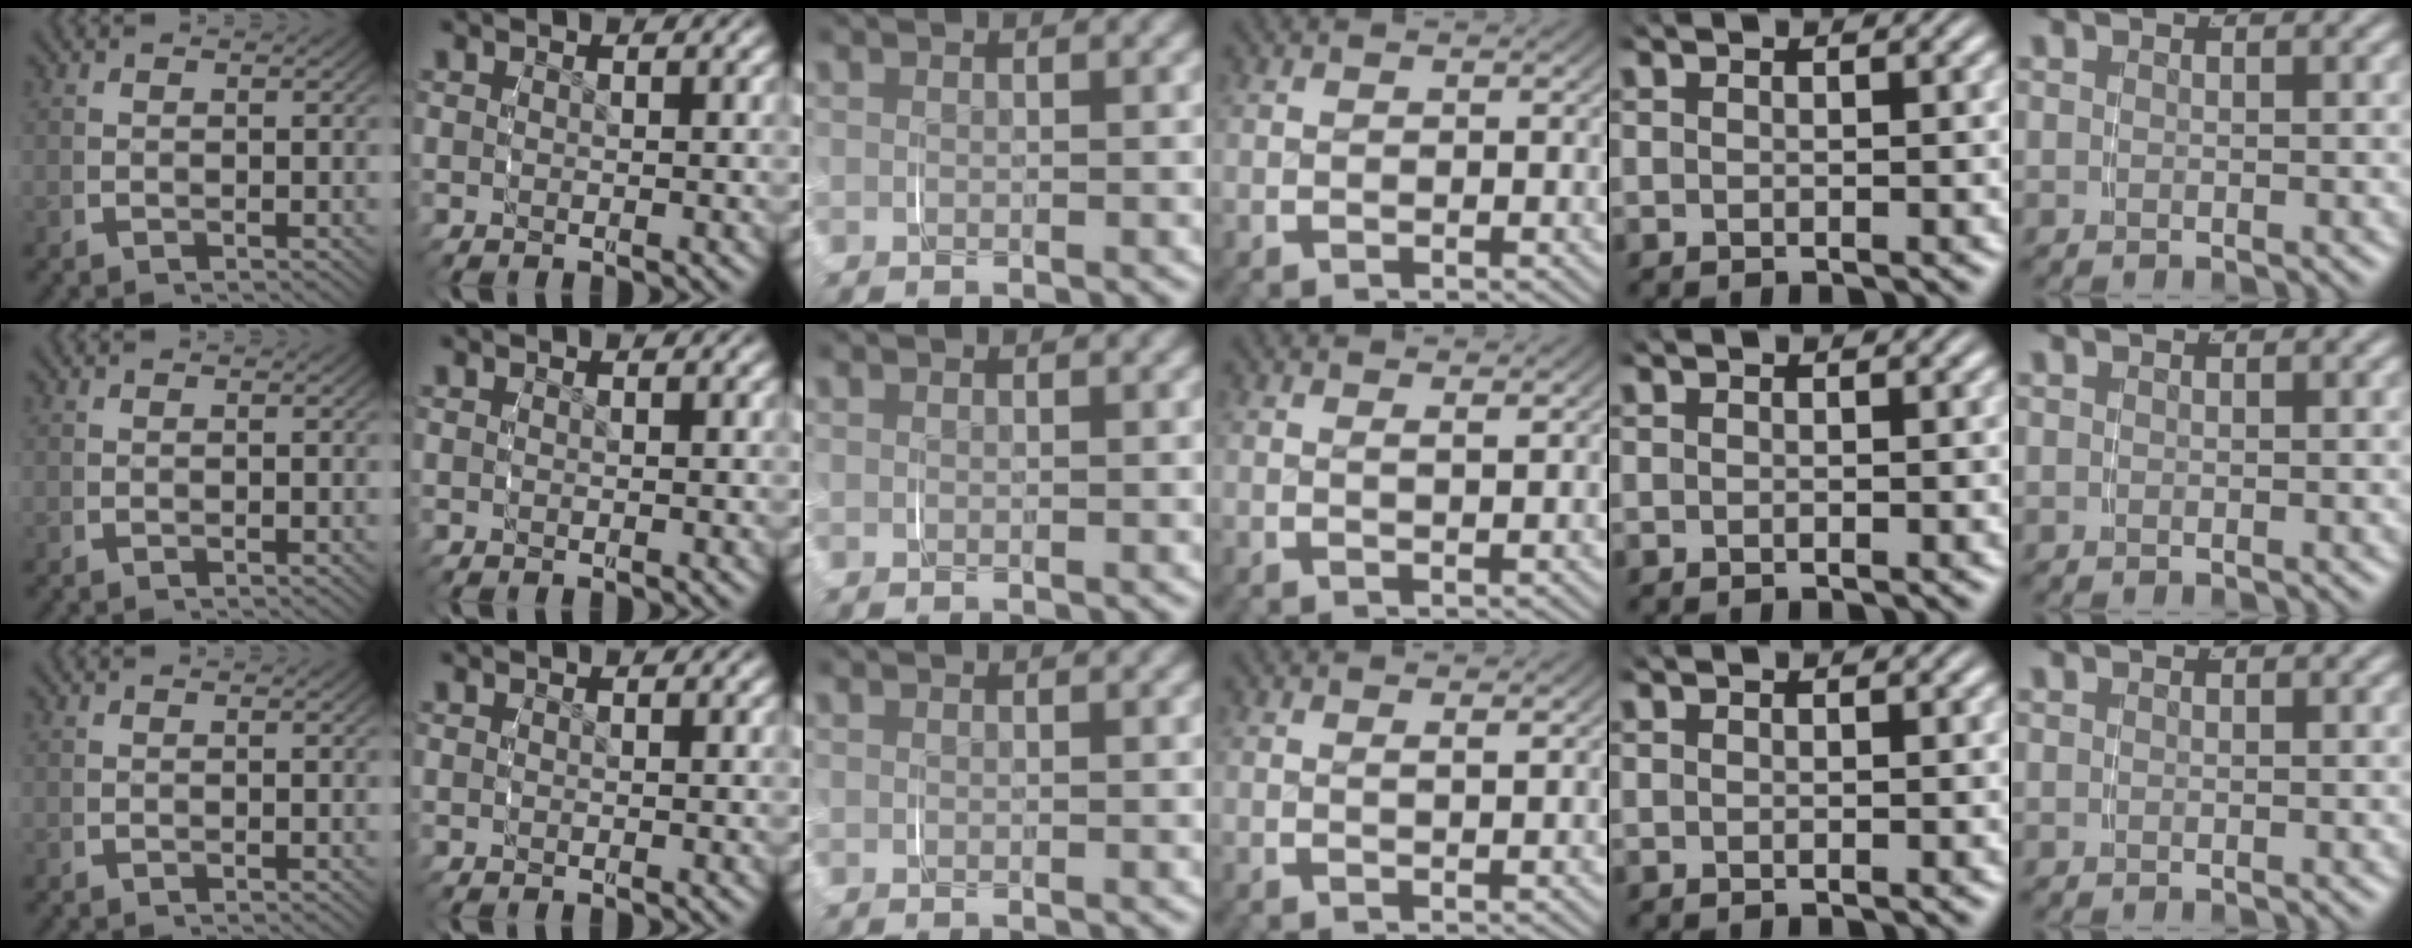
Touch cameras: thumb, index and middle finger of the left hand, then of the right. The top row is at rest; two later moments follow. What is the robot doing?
{"motion": "grasp_and_lifting", "object": "pen bag"}